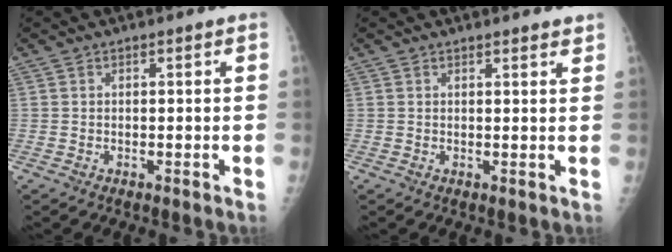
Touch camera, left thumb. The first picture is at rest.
{"total": 2.3, "force": [2.2, 0.4, 0.8], "torque": [-0.005, -0.010, 0.023]}